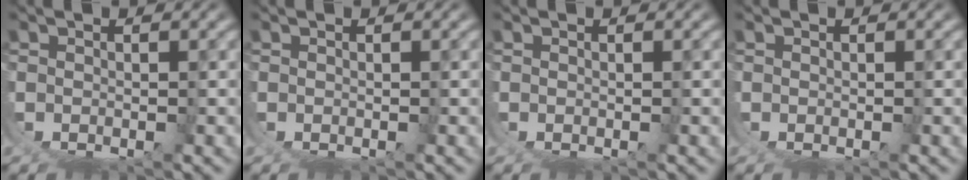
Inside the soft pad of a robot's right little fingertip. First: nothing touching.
{"total": 0.0}
{"total": 0.0}
{"total": 0.0}